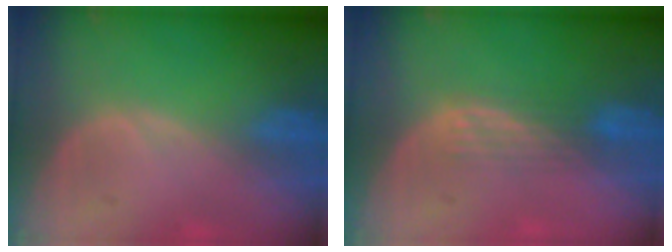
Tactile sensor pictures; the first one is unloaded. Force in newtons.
{"total": 3.0, "press": 2.7, "slide": 1.3}